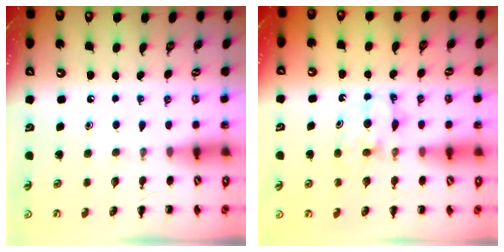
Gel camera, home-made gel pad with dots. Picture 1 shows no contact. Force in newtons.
{"total": 5.4, "press": 5.3, "slide": 1.0}